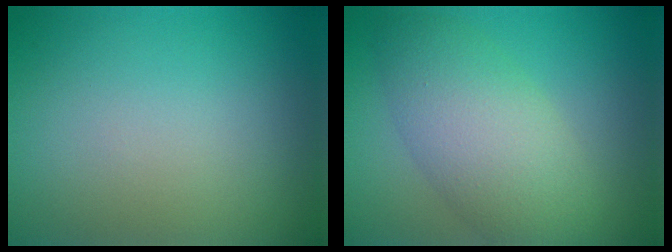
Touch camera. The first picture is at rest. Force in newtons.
{"total": 6.7, "press": 6.7, "slide": 0.1}